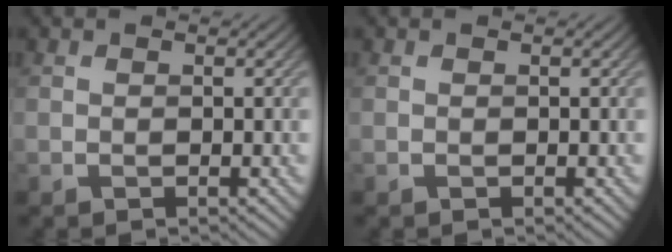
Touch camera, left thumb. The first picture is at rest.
{"total": 0.0}